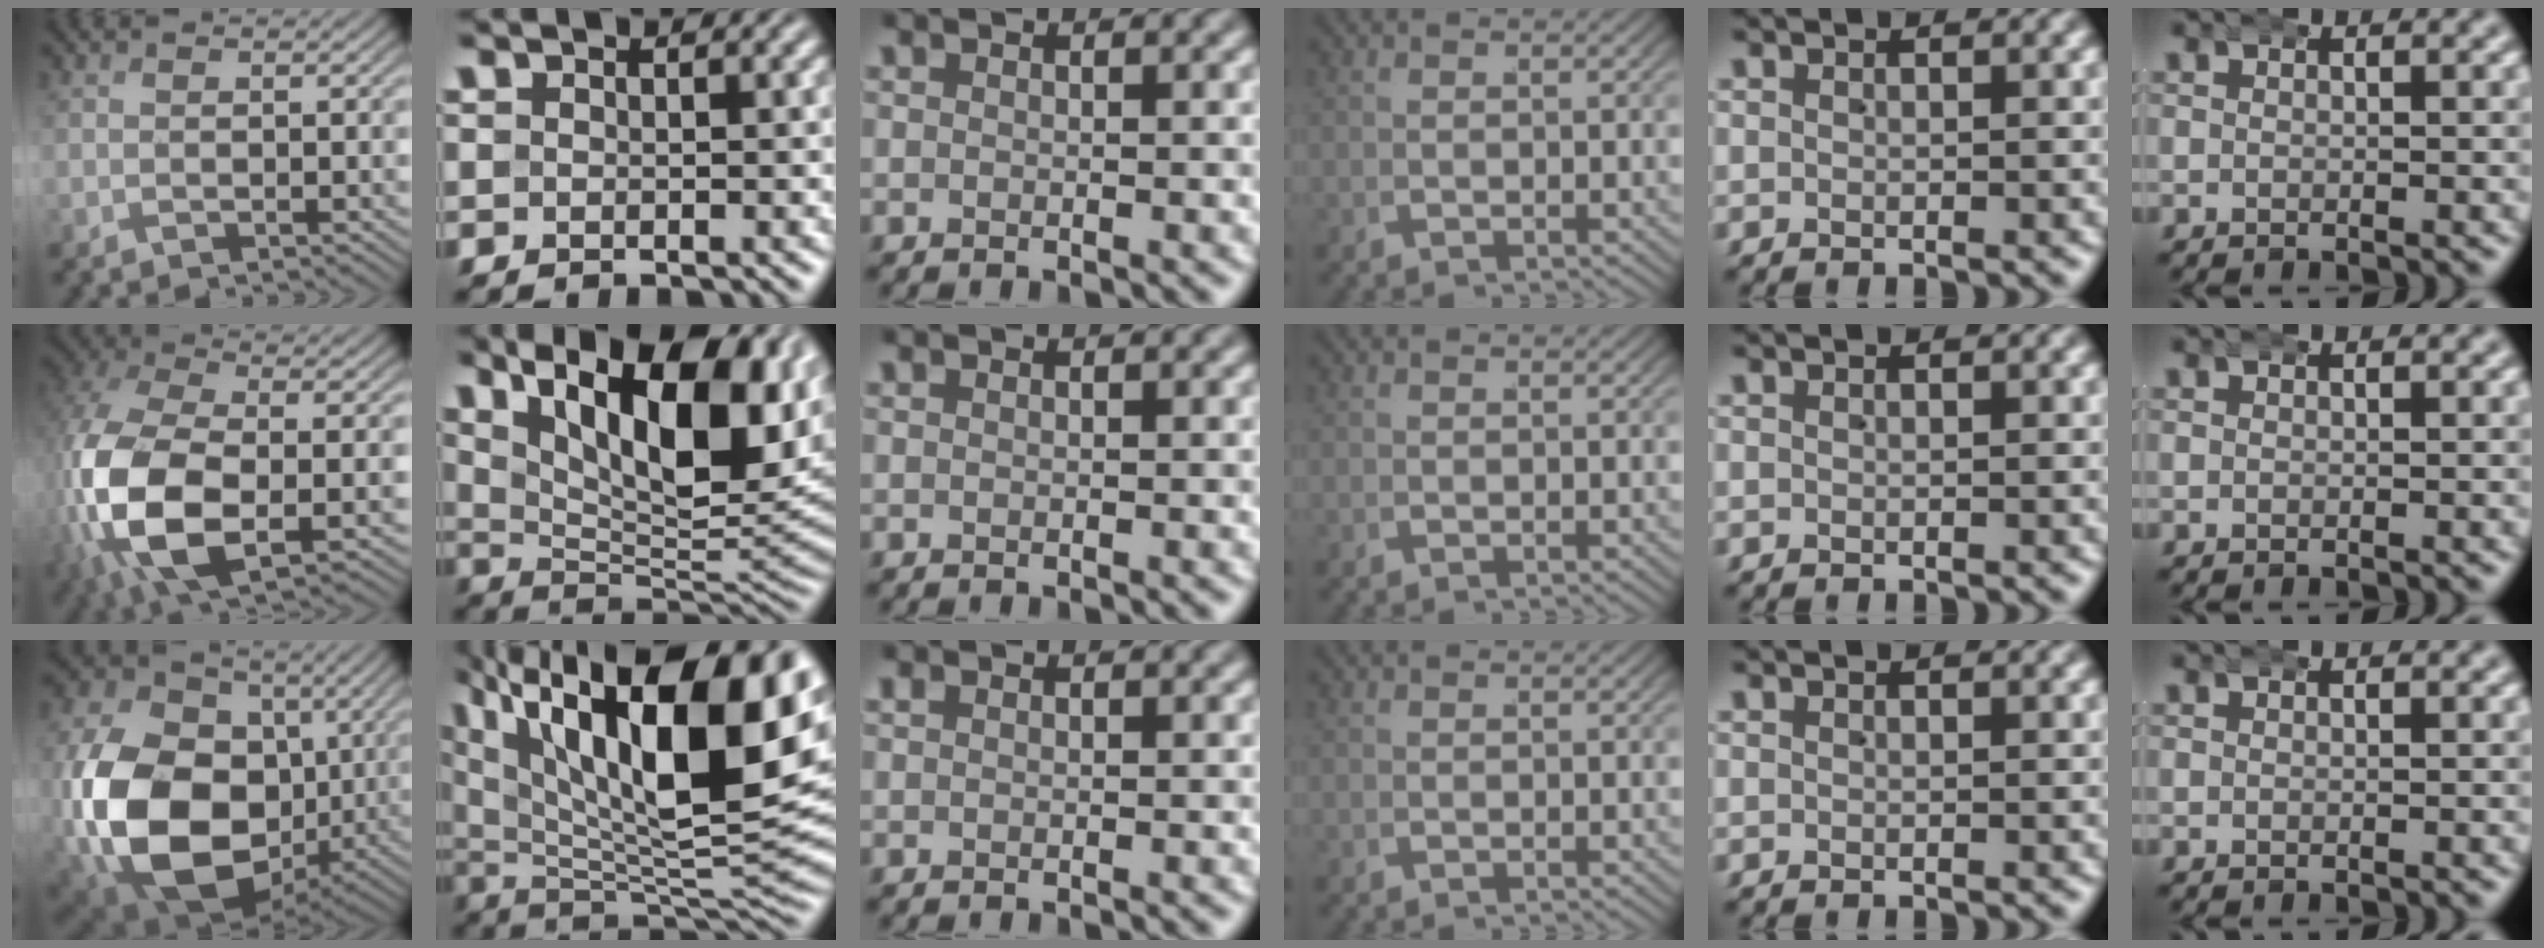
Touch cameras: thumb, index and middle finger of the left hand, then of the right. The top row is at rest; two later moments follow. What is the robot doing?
{"motion": "wrap", "object": "aluminum foil"}